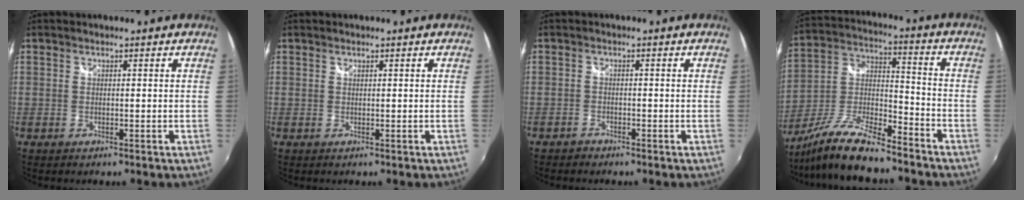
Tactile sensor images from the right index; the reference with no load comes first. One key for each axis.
{"total": 0.0}
{"total": 1.5, "fx": -1.3, "fy": 0.8, "fz": 0.1, "tx": -0.005, "ty": 0.004, "tz": -0.023}
{"total": 15.4, "fx": -12.2, "fy": 3.5, "fz": 8.7, "tx": -0.194, "ty": -0.007, "tz": -0.229}